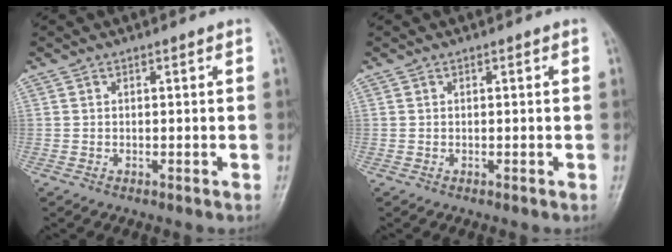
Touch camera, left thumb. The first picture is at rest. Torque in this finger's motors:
{"motor_torque": [-0.05, 0.06, -0.10, -0.03, 0.00]}